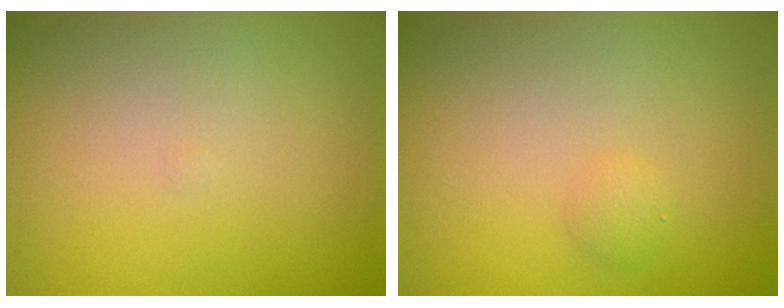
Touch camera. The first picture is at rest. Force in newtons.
{"total": 0.8, "press": 0.8, "slide": 0.1}